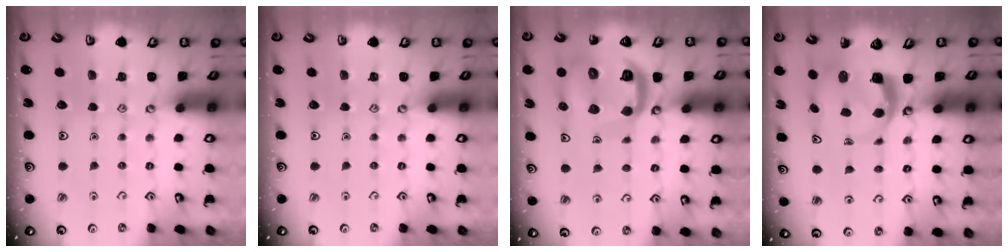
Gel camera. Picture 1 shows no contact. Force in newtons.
{"total": 0.0}
{"total": 16.5, "press": 16.3, "slide": 2.1}
{"total": 5.6, "press": 5.5, "slide": 0.9}